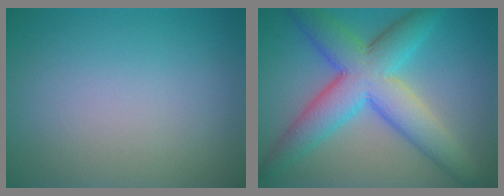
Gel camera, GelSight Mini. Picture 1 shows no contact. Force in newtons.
{"total": 8.8, "press": 8.8, "slide": 0.1}